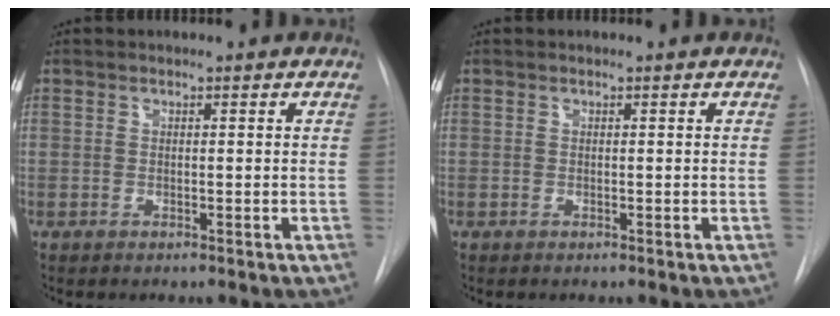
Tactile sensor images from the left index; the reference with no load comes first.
{"total": 0.0}